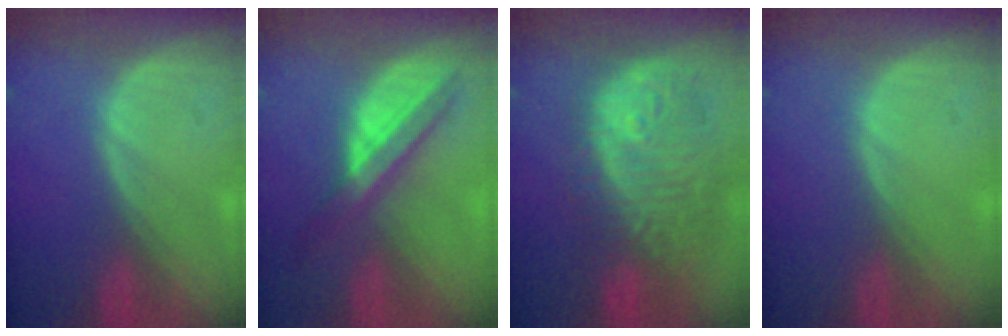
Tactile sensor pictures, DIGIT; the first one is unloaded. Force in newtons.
{"total": 5.8, "press": 5.7, "slide": 1.4}
{"total": 12.0, "press": 10.7, "slide": 5.5}
{"total": 0.0}